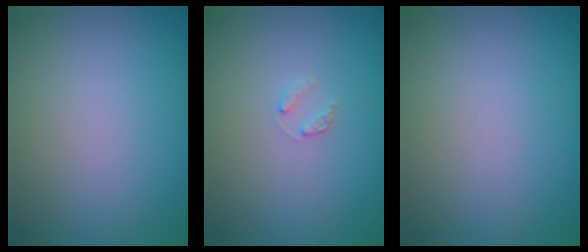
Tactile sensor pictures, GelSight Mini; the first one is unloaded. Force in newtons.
{"total": 0.9, "press": 0.9, "slide": 0.2}
{"total": 0.0}